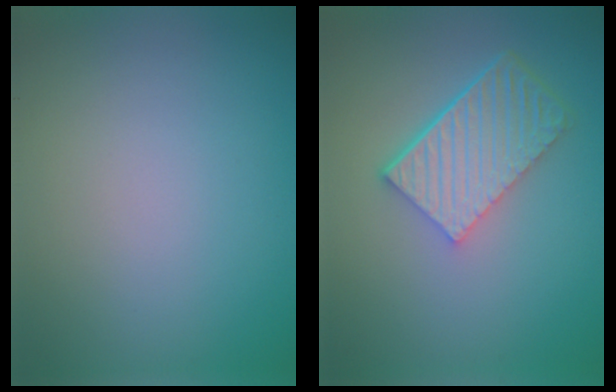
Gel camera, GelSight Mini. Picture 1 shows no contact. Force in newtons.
{"total": 6.0, "press": 4.2, "slide": 4.2}